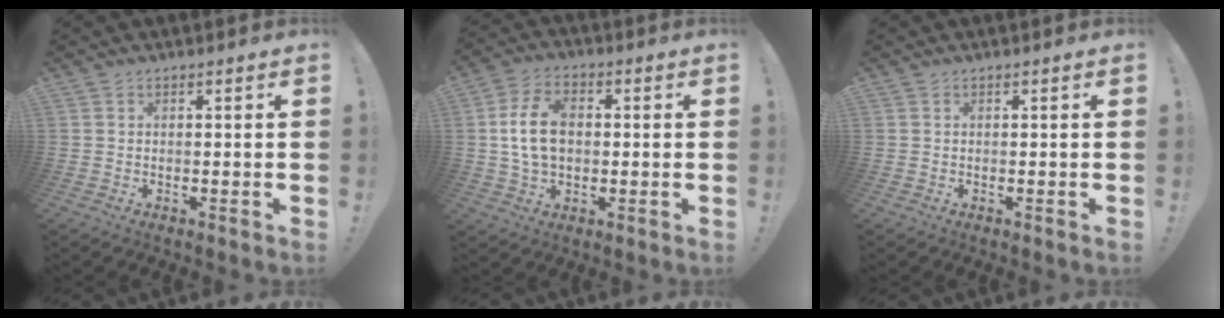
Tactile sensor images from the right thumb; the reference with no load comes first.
{"total": 12.0, "force": [0.5, 8.2, 8.6], "torque": [-0.157, 0.006, 0.009]}
{"total": 0.0}